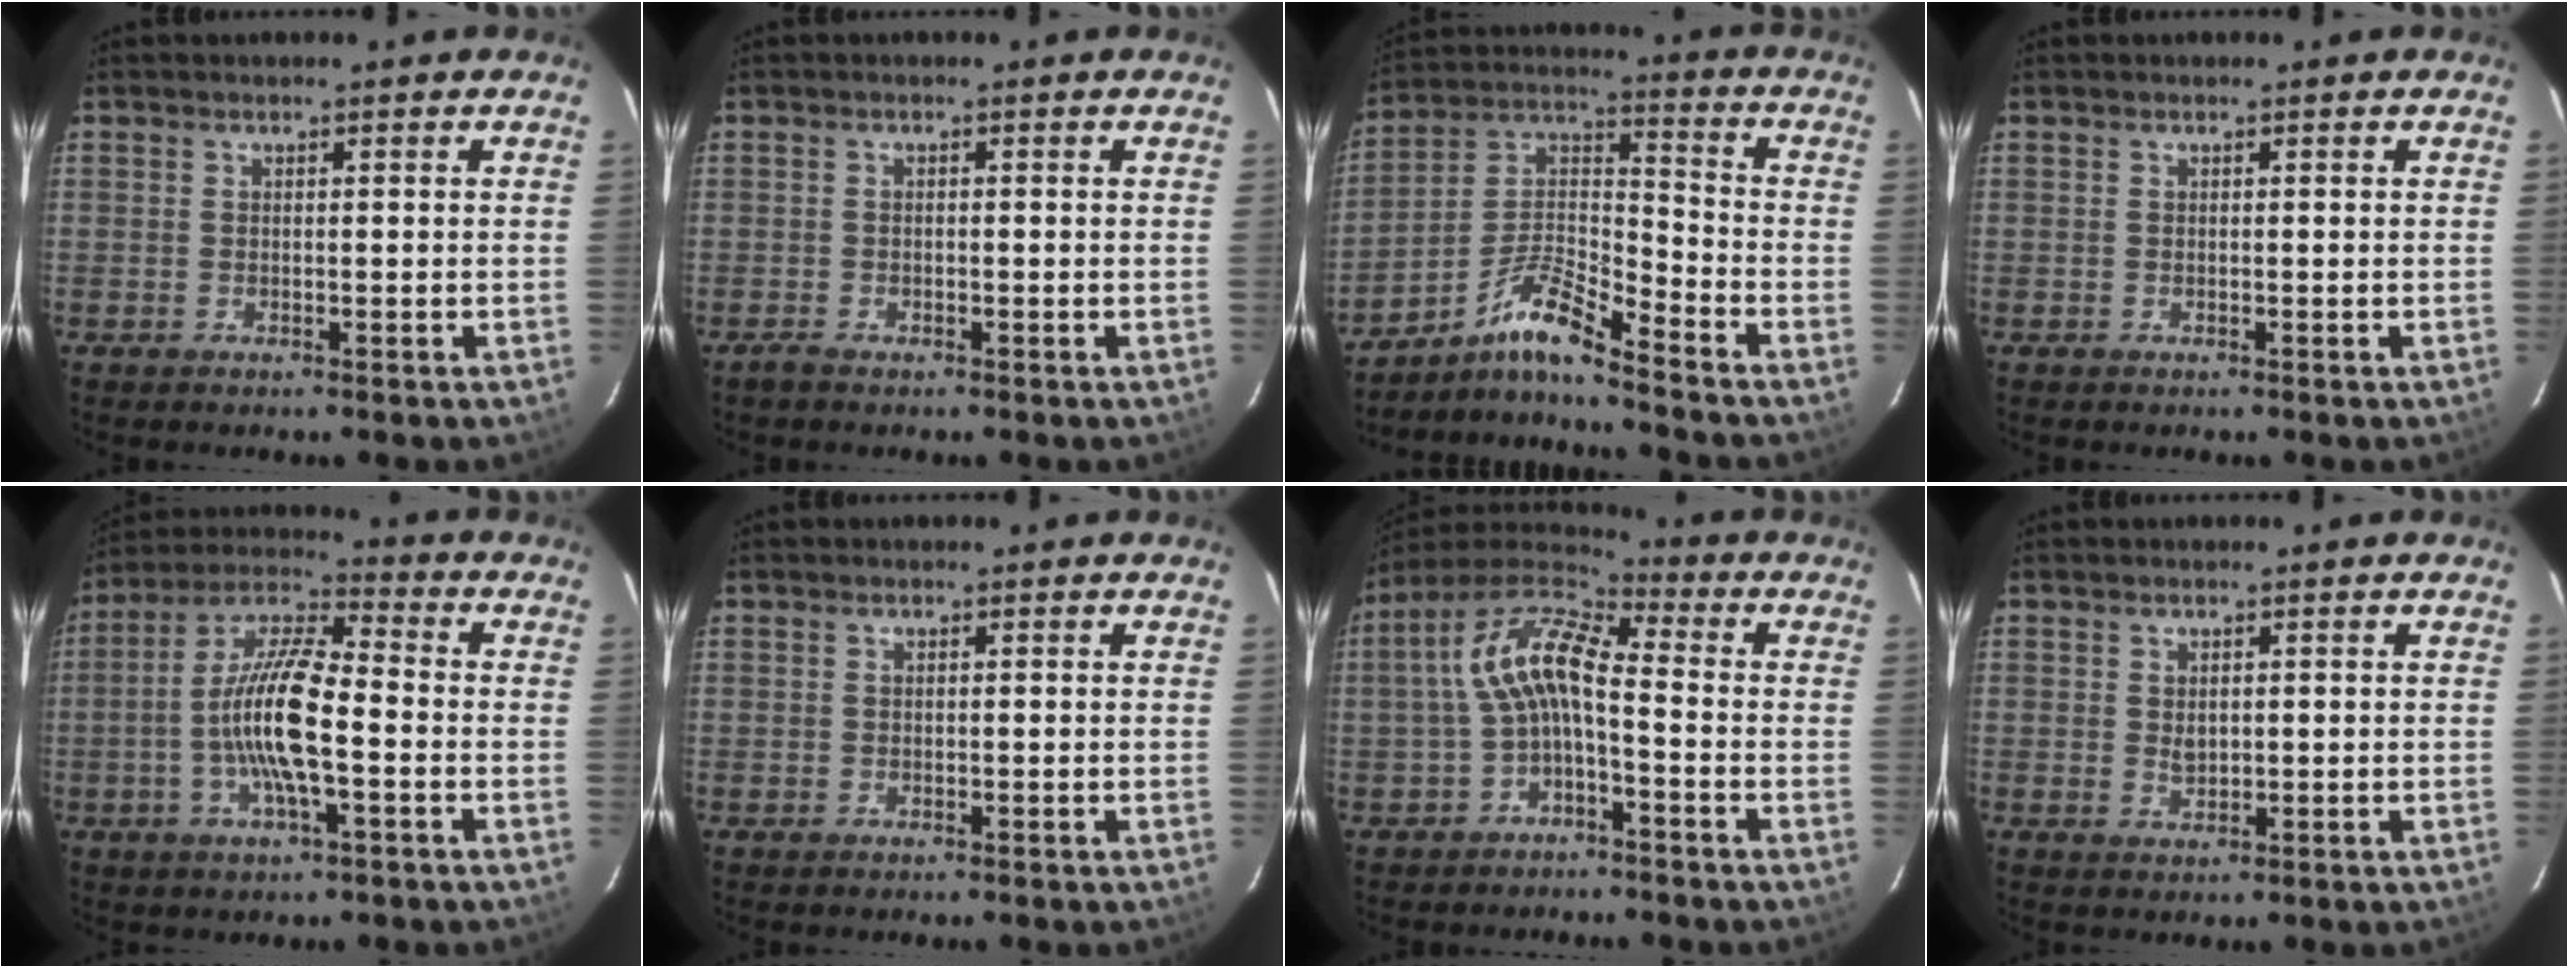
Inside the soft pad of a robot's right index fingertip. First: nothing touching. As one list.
[{"total": 2.2, "force": [-1.7, 0.8, 1.2], "torque": [-0.026, -0.004, -0.031]}, {"total": 9.9, "force": [-8.5, 0.1, 5.2], "torque": [-0.121, 0.029, -0.173]}, {"total": 0.0}, {"total": 13.8, "force": [-3.1, 3.6, 13.0], "torque": [-0.260, 0.005, -0.065]}, {"total": 0.7, "force": [0.0, 0.7, 0.1], "torque": [0.000, 0.001, 0.002]}, {"total": 10.5, "force": [-1.9, 4.2, 9.5], "torque": [-0.198, 0.021, -0.036]}, {"total": 2.3, "force": [0.3, 1.6, 1.6], "torque": [-0.022, 0.002, 0.009]}]